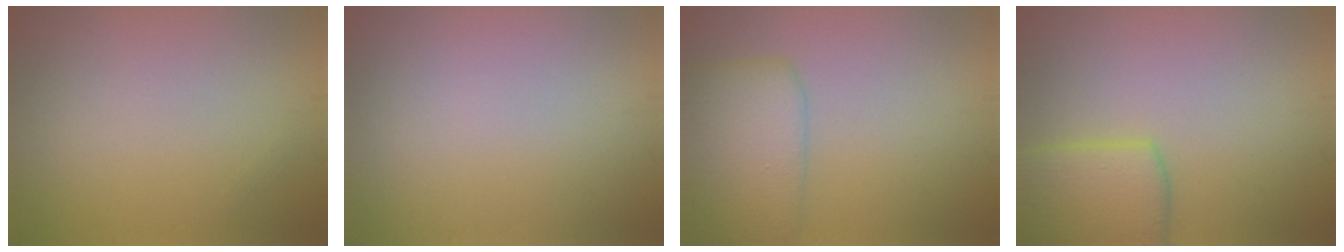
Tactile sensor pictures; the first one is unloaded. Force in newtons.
{"total": 0.0}
{"total": 4.6, "press": 4.6, "slide": 0.2}
{"total": 4.9, "press": 4.8, "slide": 0.3}